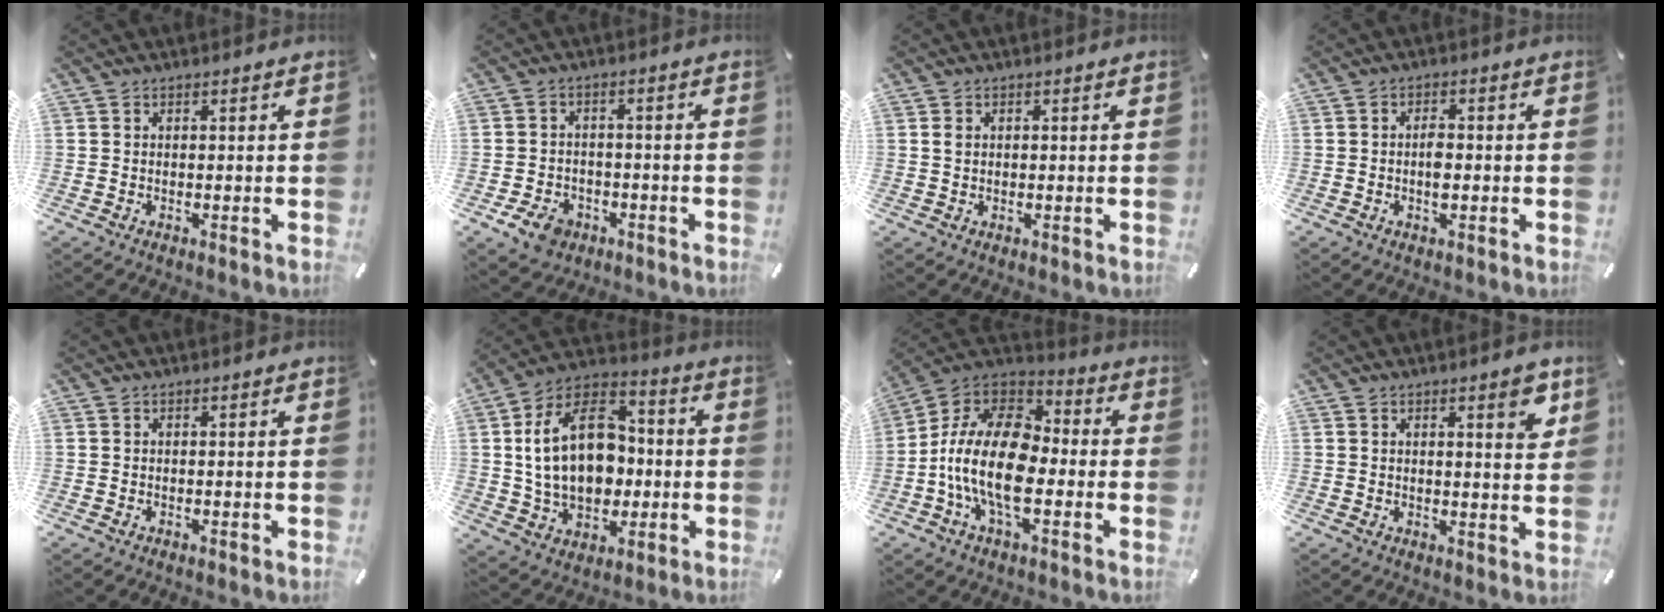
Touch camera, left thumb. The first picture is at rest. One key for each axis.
{"total": 6.1, "fx": -3.4, "fy": 4.4, "fz": 2.4, "tx": -0.052, "ty": 0.019, "tz": -0.064}
{"total": 1.4, "fx": 0.3, "fy": 0.9, "fz": 1.0, "tx": -0.021, "ty": 0.005, "tz": 0.004}
{"total": 3.1, "fx": -0.4, "fy": 1.4, "fz": 2.7, "tx": -0.051, "ty": 0.004, "tz": -0.009}
{"total": 0.0}
{"total": 20.6, "fx": 0.3, "fy": 14.7, "fz": 14.5, "tx": -0.277, "ty": 0.010, "tz": 0.004}
{"total": 17.6, "fx": -5.2, "fy": 9.6, "fz": 13.8, "tx": -0.297, "ty": 0.018, "tz": -0.095}
{"total": 5.3, "fx": 2.9, "fy": 1.5, "fz": 4.1, "tx": -0.053, "ty": -0.014, "tz": 0.043}